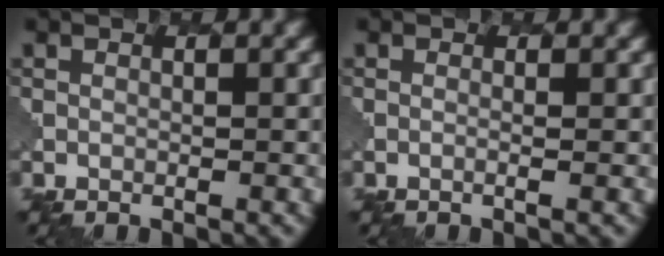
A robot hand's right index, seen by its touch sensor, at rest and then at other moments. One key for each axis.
{"total": 1.2, "fx": 0.3, "fy": 0.5, "fz": 1.0, "tx": -0.004, "ty": -0.003, "tz": -0.017}